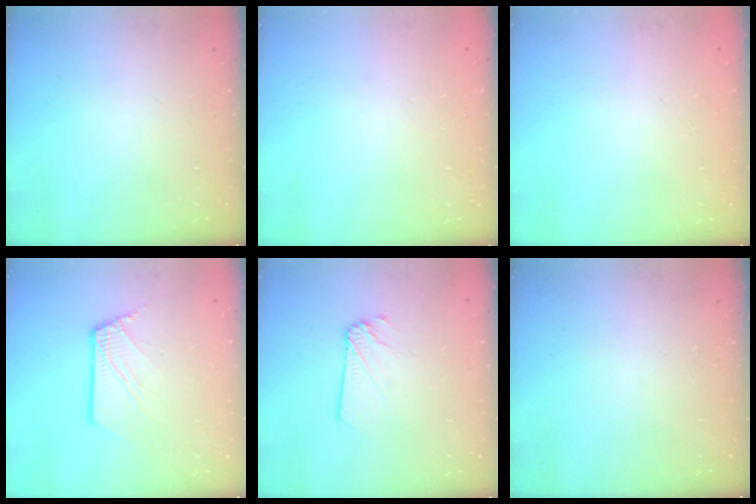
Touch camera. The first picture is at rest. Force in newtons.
{"total": 0.0}
{"total": 0.0}
{"total": 3.2, "press": 3.1, "slide": 0.4}
{"total": 2.8, "press": 2.8, "slide": 0.3}
{"total": 0.0}